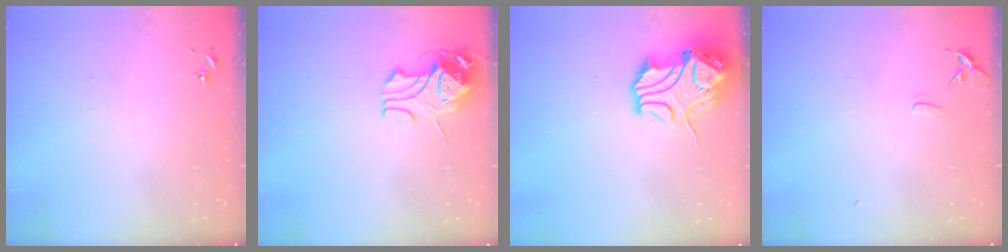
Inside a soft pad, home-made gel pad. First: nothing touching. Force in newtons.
{"total": 9.9, "press": 9.9, "slide": 1.1}
{"total": 12.4, "press": 12.2, "slide": 1.9}
{"total": 7.1, "press": 7.0, "slide": 0.6}